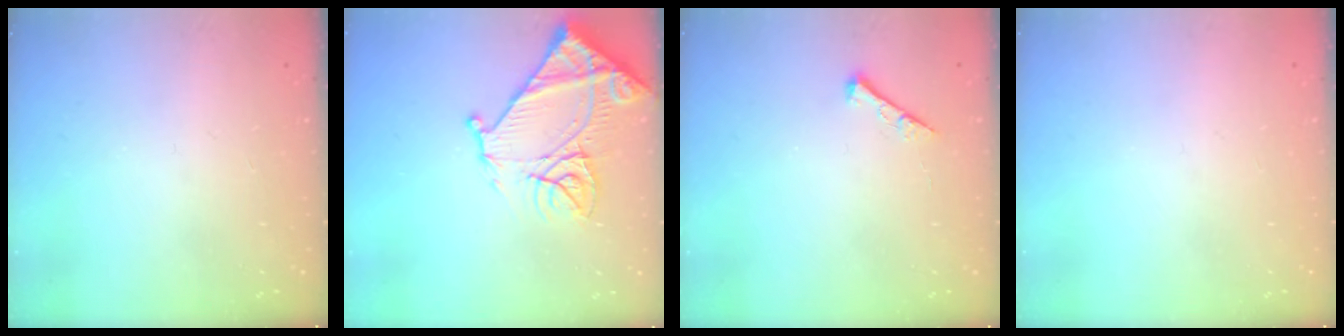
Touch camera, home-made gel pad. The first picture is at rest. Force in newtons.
{"total": 17.7, "press": 17.6, "slide": 1.9}
{"total": 3.9, "press": 3.9, "slide": 0.5}
{"total": 0.0}